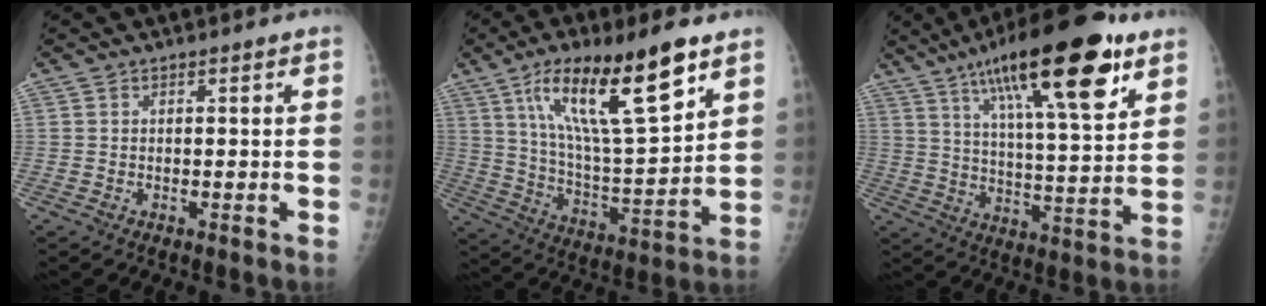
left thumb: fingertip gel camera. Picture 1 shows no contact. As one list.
[{"total": 21.8, "force": [11.7, 5.5, 17.5], "torque": [-0.284, -0.041, 0.211]}, {"total": 23.6, "force": [13.1, 5.9, 18.7], "torque": [-0.285, -0.032, 0.210]}]